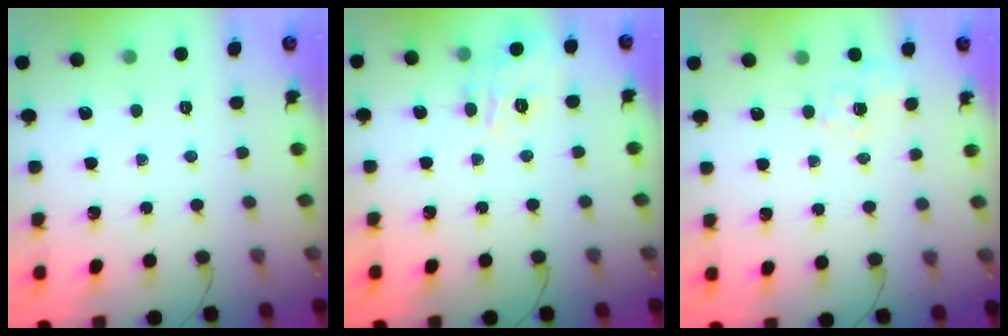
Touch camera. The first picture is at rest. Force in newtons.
{"total": 9.2, "press": 9.1, "slide": 0.6}
{"total": 2.5, "press": 1.9, "slide": 1.6}